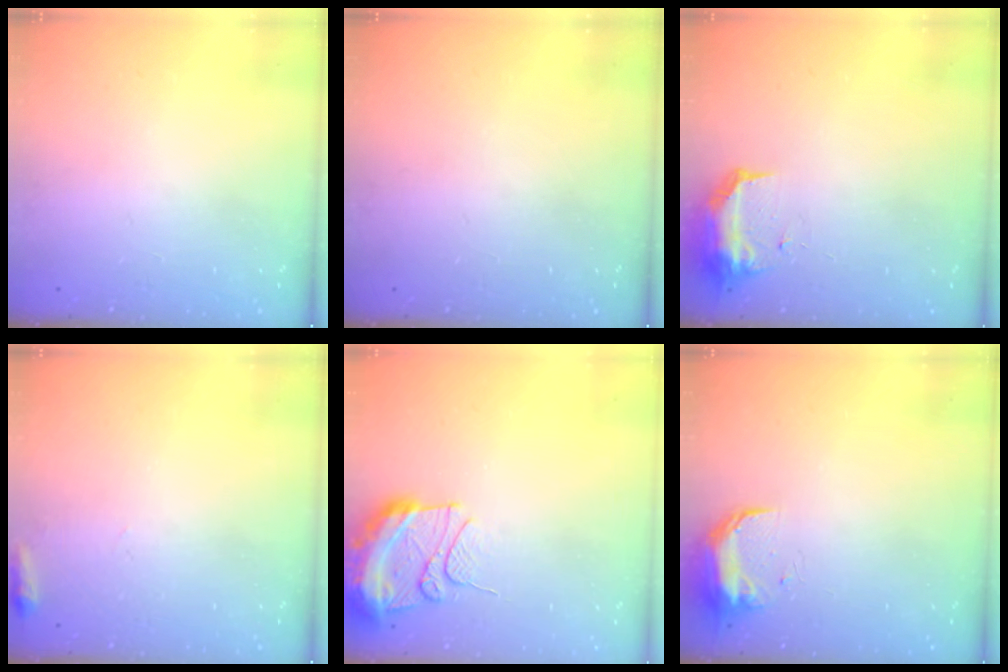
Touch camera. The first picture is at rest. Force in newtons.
{"total": 0.0}
{"total": 8.7, "press": 8.6, "slide": 0.6}
{"total": 5.7, "press": 5.7, "slide": 1.0}
{"total": 12.8, "press": 12.6, "slide": 2.5}
{"total": 9.5, "press": 9.4, "slide": 1.7}